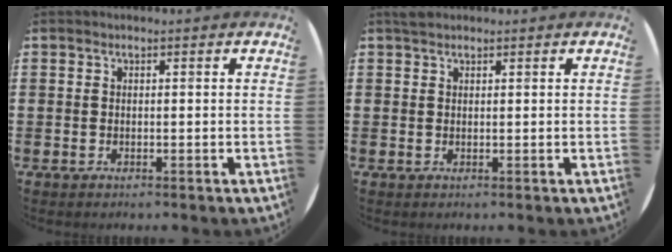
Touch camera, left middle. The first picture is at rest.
{"total": 0.9, "force": [0.8, 0.4, 0.2], "torque": [-0.005, 0.004, 0.015]}